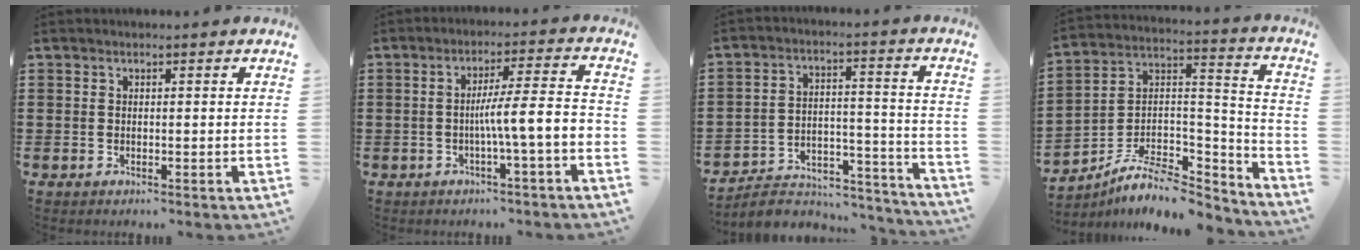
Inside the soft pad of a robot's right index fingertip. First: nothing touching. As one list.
[{"total": 7.0, "force": [-2.2, 0.3, 6.6], "torque": [-0.117, 0.001, -0.043]}, {"total": 6.5, "force": [-6.0, 1.8, 1.7], "torque": [-0.028, 0.015, -0.117]}, {"total": 8.4, "force": [-6.4, 3.6, 4.1], "torque": [-0.079, 0.013, -0.125]}]